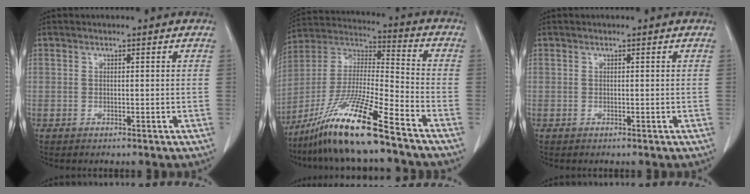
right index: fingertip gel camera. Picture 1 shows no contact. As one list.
[{"total": 16.3, "force": [-11.4, -0.2, 11.6], "torque": [-0.238, -0.023, -0.214]}, {"total": 0.0}]